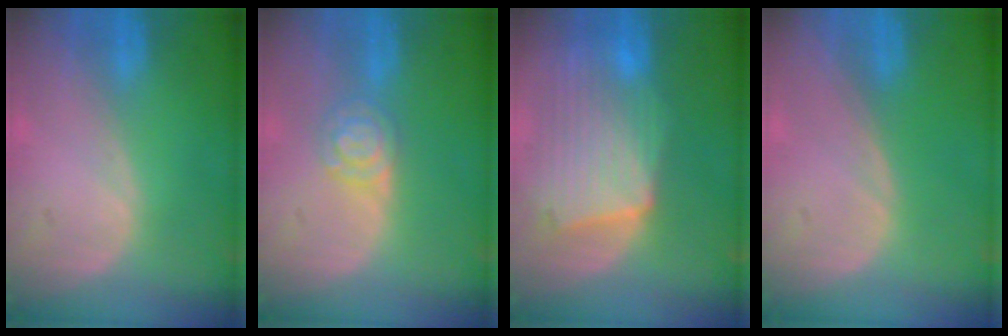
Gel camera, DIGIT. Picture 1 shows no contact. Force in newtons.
{"total": 4.3, "press": 4.2, "slide": 0.4}
{"total": 10.6, "press": 9.2, "slide": 5.3}
{"total": 0.0}